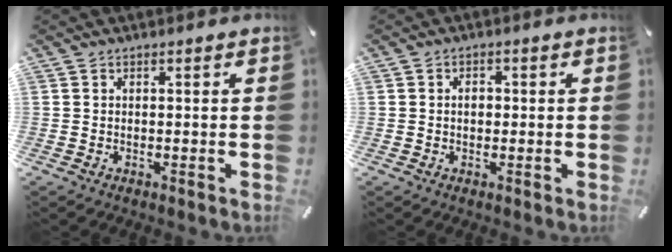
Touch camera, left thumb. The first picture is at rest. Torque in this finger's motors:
{"motor_torque": [0.60, 0.53, 0.18, -0.12, 0.09]}